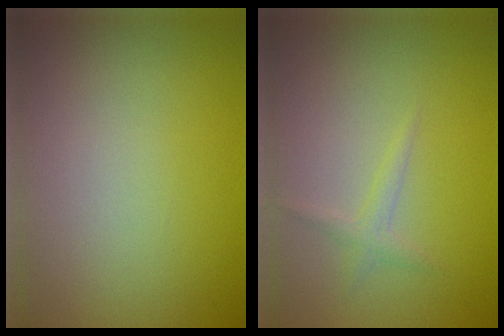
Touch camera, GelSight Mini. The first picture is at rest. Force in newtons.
{"total": 1.1, "press": 1.1, "slide": 0.1}